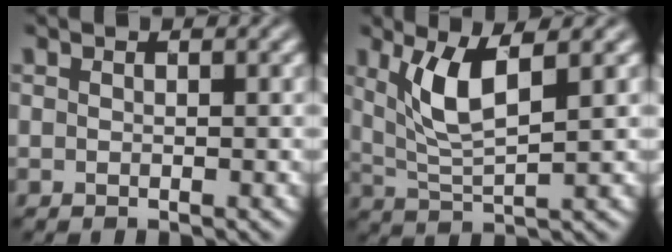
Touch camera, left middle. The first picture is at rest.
{"total": 4.7, "force": [1.6, 1.3, 4.2], "torque": [-0.095, -0.005, 0.041]}